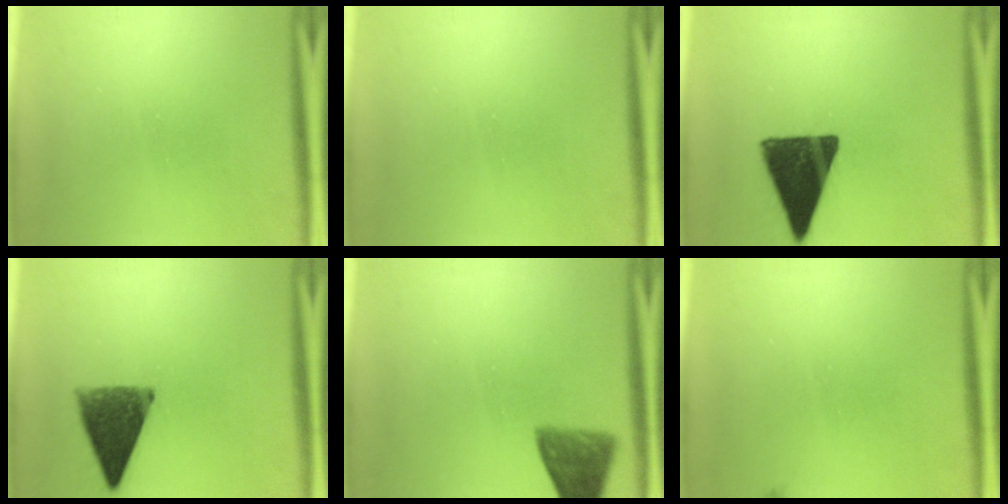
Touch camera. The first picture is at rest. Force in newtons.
{"total": 0.0}
{"total": 15.7}
{"total": 9.9}
{"total": 6.4}
{"total": 0.7}